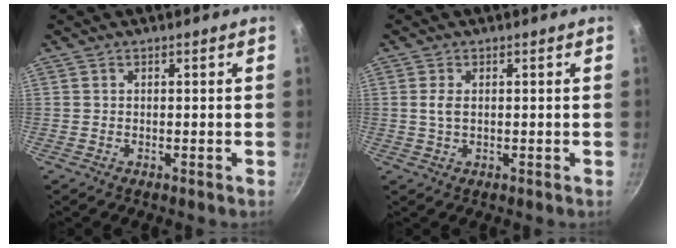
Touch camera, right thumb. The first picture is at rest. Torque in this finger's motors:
{"motor_torque": [-0.47, 0.31, 0.08, -0.50, -0.04]}